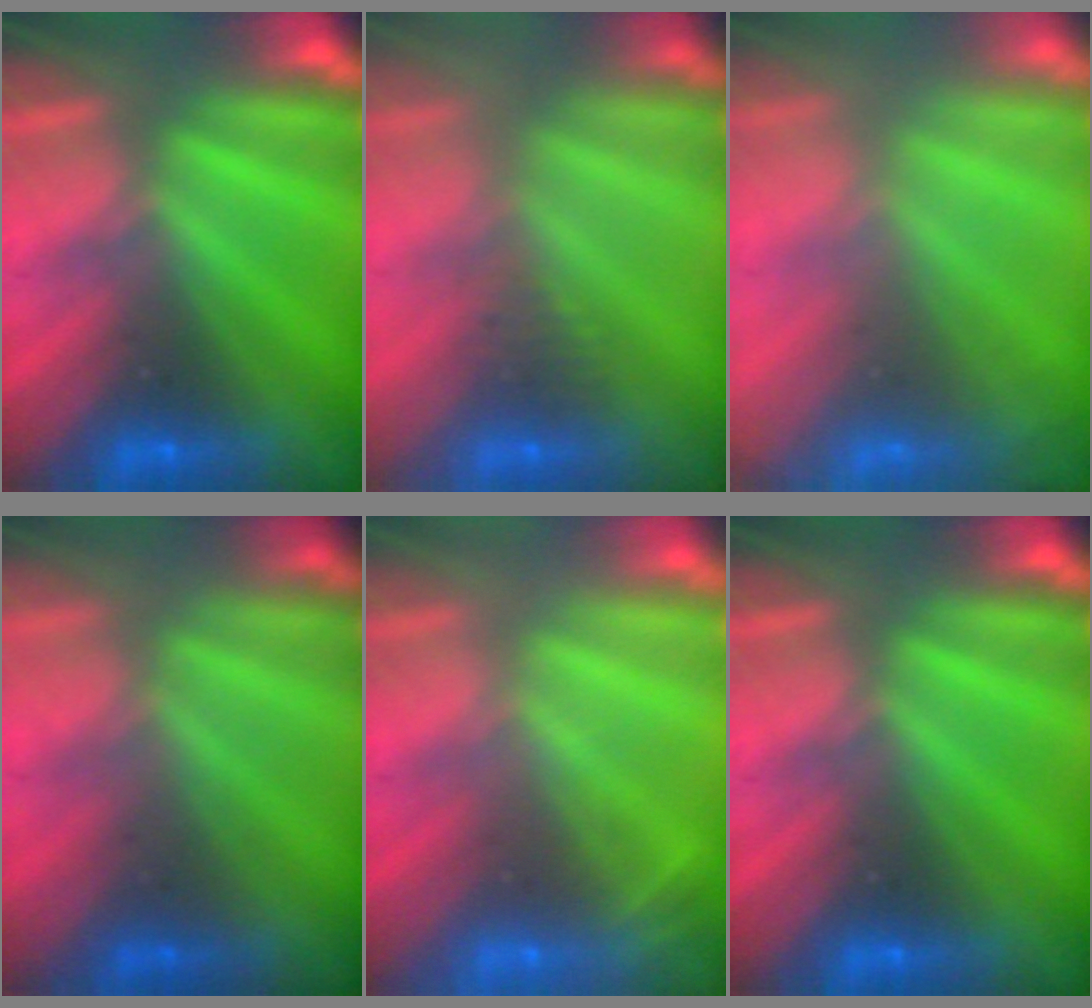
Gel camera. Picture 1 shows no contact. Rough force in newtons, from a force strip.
{"total": 2.6}
{"total": 7.8}
{"total": 1.1}
{"total": 2.0}
{"total": 0.0}